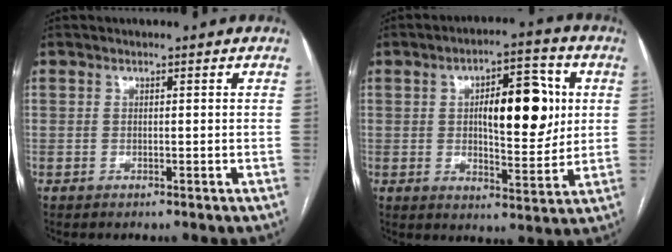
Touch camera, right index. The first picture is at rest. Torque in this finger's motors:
{"motor_torque": [1.20, 0.23, 0.29, 0.13]}